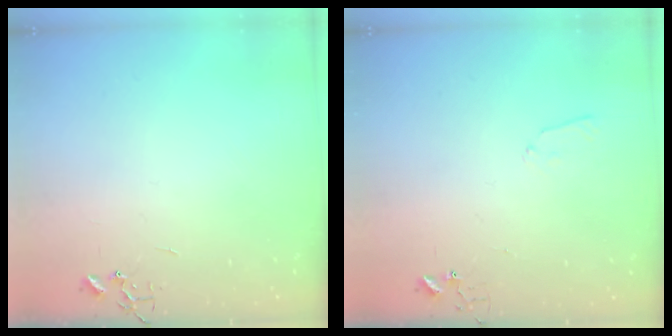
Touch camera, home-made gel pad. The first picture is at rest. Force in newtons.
{"total": 5.0, "press": 5.0, "slide": 0.7}